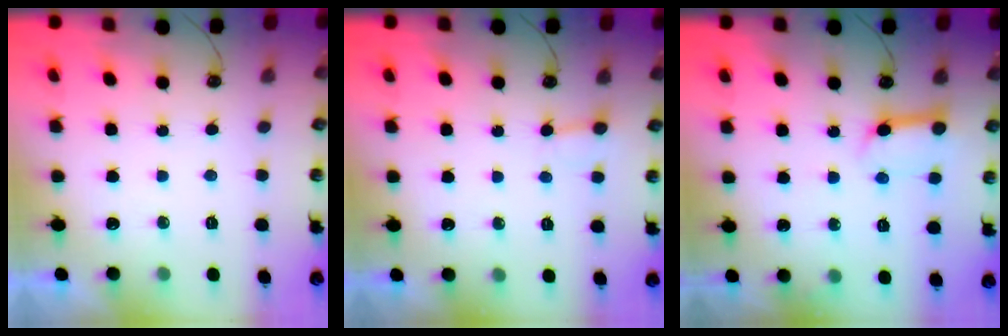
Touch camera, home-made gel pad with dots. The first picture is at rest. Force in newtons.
{"total": 2.0, "press": 2.0, "slide": 0.0}
{"total": 10.5, "press": 10.4, "slide": 1.2}